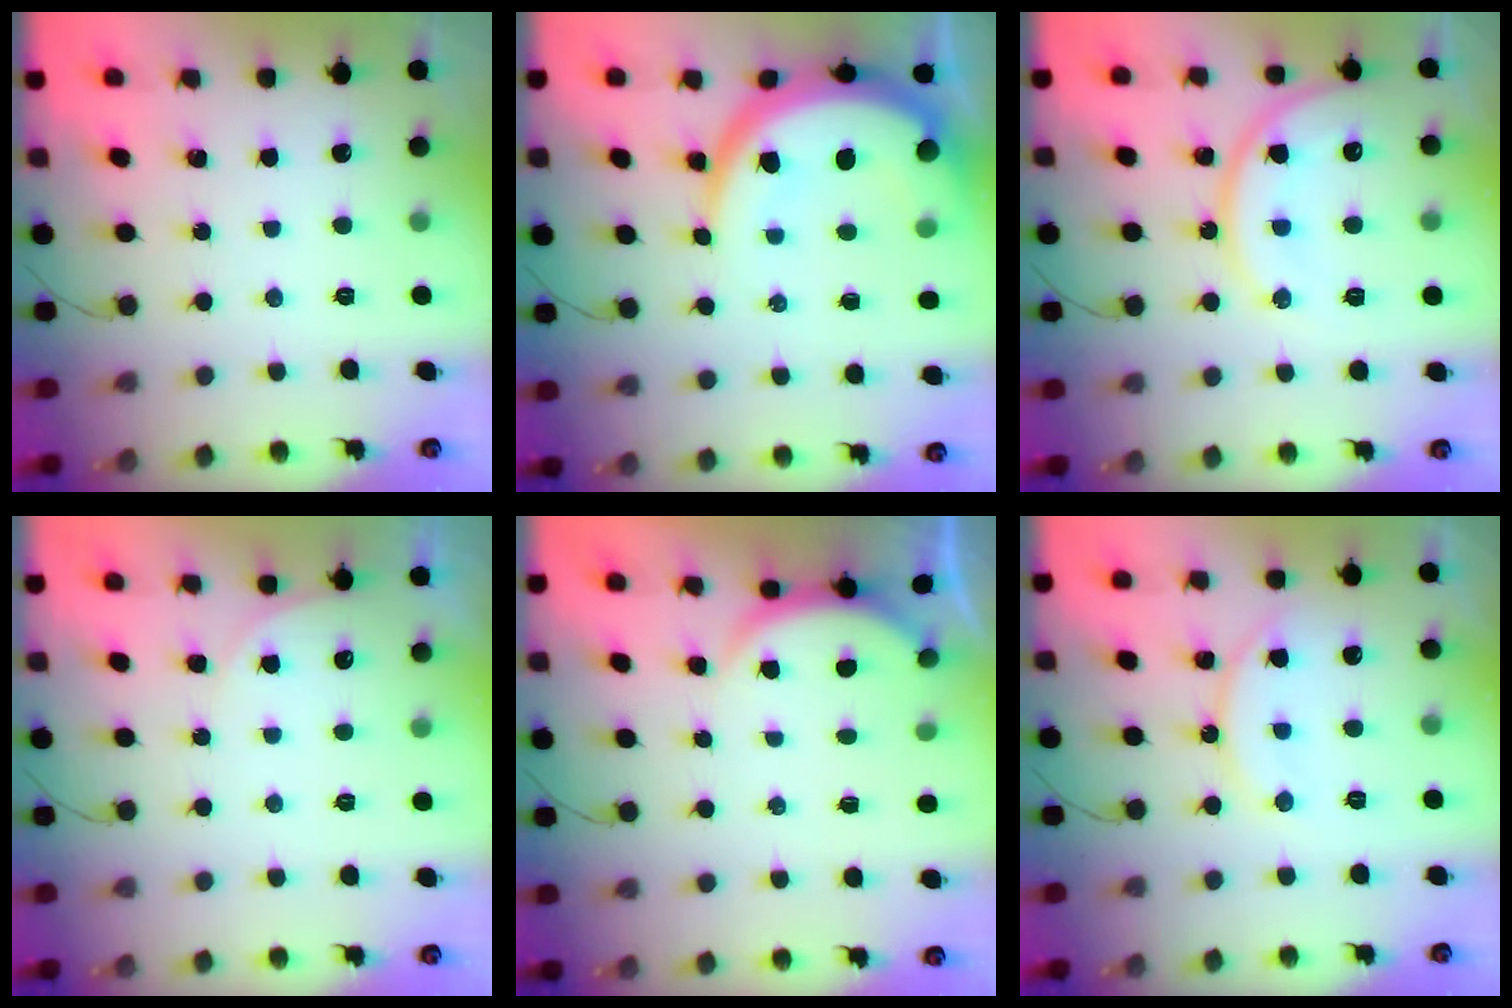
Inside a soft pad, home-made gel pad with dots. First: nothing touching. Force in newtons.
{"total": 14.1, "press": 14.0, "slide": 1.4}
{"total": 13.5, "press": 13.5, "slide": 1.2}
{"total": 3.8, "press": 3.3, "slide": 2.0}
{"total": 2.5, "press": 2.5, "slide": 0.6}
{"total": 12.5, "press": 12.5, "slide": 0.9}